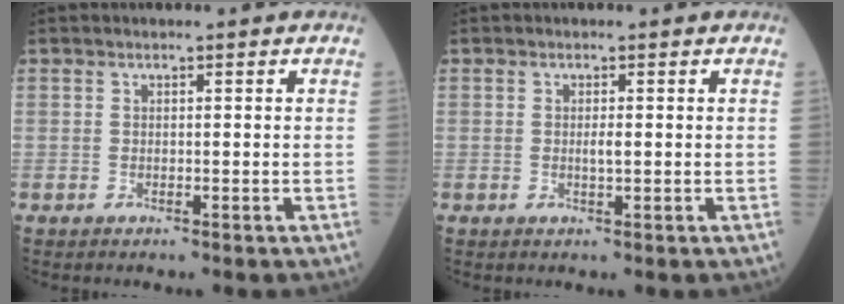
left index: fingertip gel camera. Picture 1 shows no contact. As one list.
[{"total": 1.2, "force": [0.0, 0.2, 1.2], "torque": [-0.023, -0.001, 0.001]}]